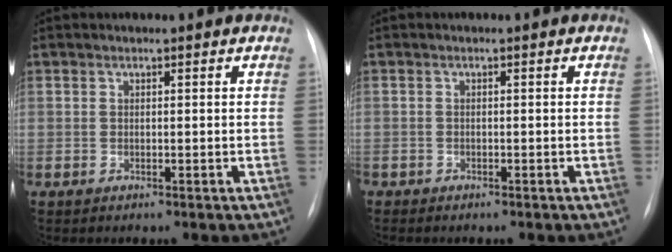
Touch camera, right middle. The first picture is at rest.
{"total": 0.8, "force": [-0.7, 0.2, 0.2], "torque": [-0.005, 0.000, -0.012]}